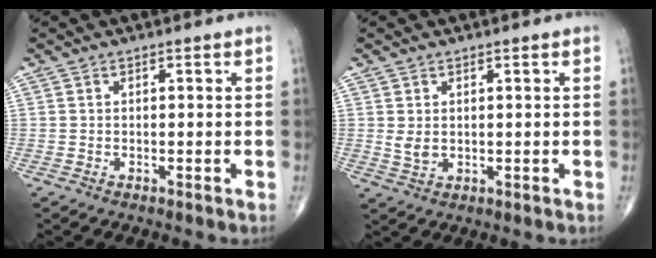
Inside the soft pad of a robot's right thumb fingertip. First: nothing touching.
{"total": 2.5, "force": [0.6, 1.7, 1.8], "torque": [-0.029, -0.007, 0.019]}